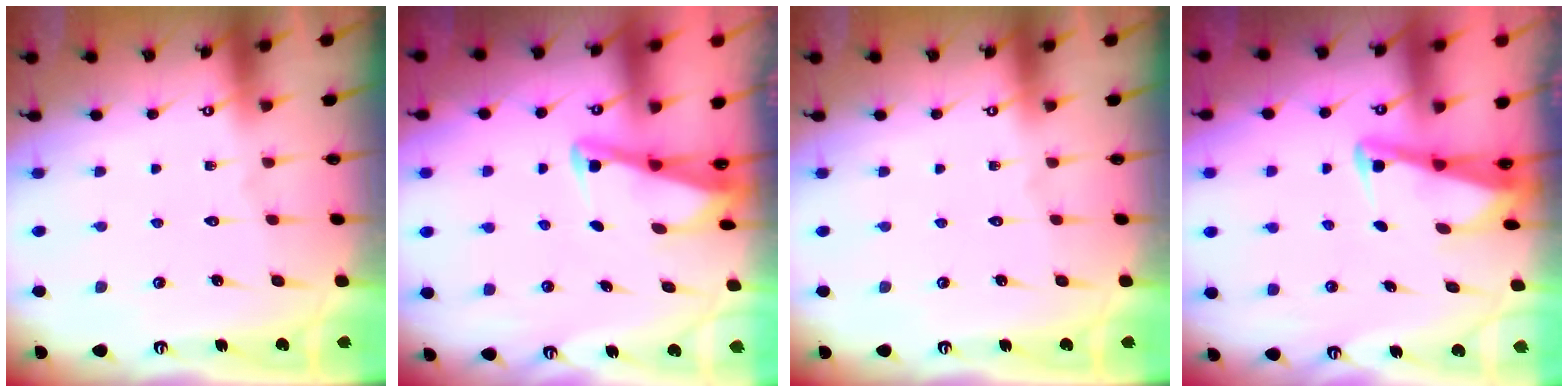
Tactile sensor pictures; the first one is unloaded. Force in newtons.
{"total": 2.7, "press": 2.7, "slide": 0.3}
{"total": 0.0}
{"total": 3.0, "press": 2.9, "slide": 0.3}